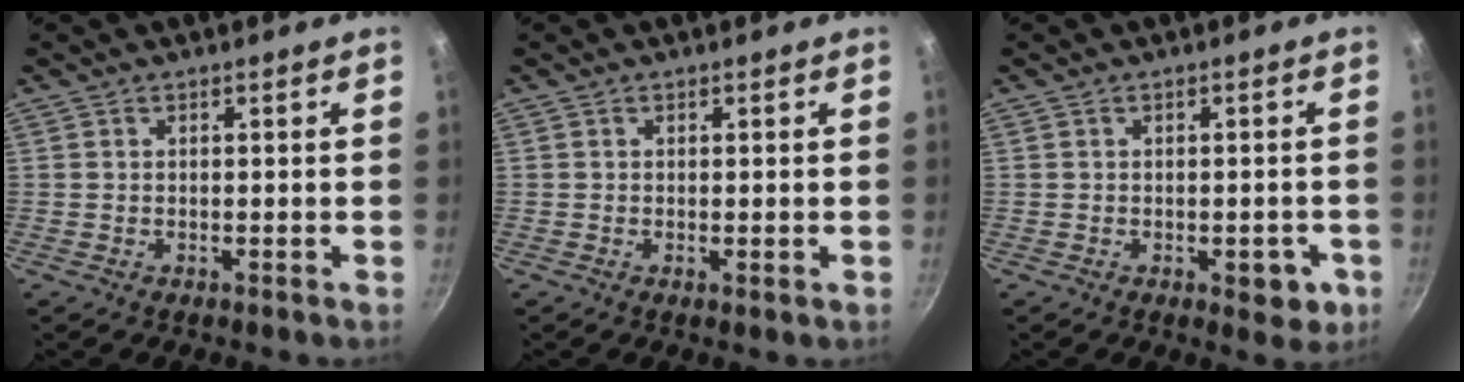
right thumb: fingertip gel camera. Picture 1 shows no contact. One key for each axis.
{"total": 0.8, "fx": -0.1, "fy": 0.3, "fz": 0.7, "tx": -0.014, "ty": -0.004, "tz": -0.002}
{"total": 4.6, "fx": -1.6, "fy": 2.3, "fz": 3.6, "tx": -0.022, "ty": 0.005, "tz": -0.015}